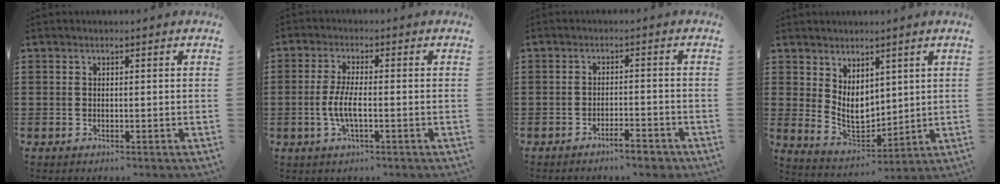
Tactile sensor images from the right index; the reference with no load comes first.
{"total": 4.7, "force": [-1.1, 1.1, 4.4], "torque": [-0.104, -0.005, -0.030]}
{"total": 3.5, "force": [-3.0, 0.2, 1.8], "torque": [-0.032, -0.004, -0.055]}
{"total": 6.1, "force": [2.7, 4.2, 3.5], "torque": [-0.080, -0.006, 0.052]}